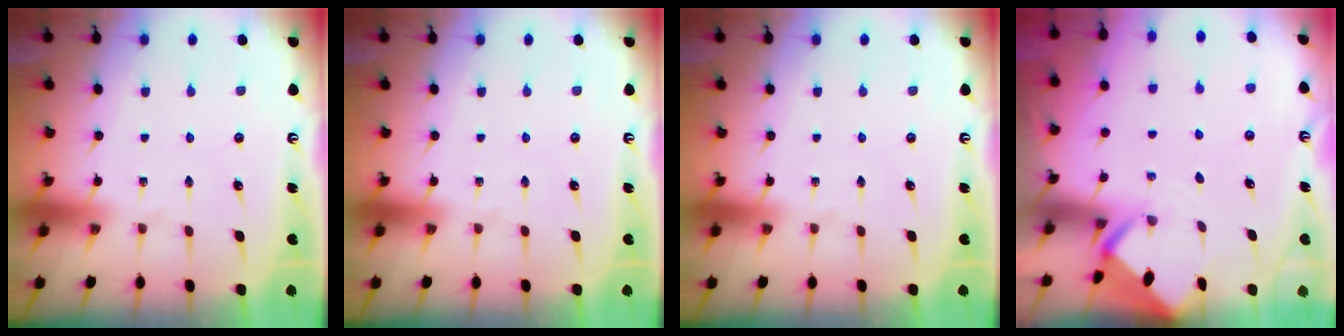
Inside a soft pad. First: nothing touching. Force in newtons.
{"total": 0.0}
{"total": 0.0}
{"total": 2.1, "press": 2.1, "slide": 0.2}